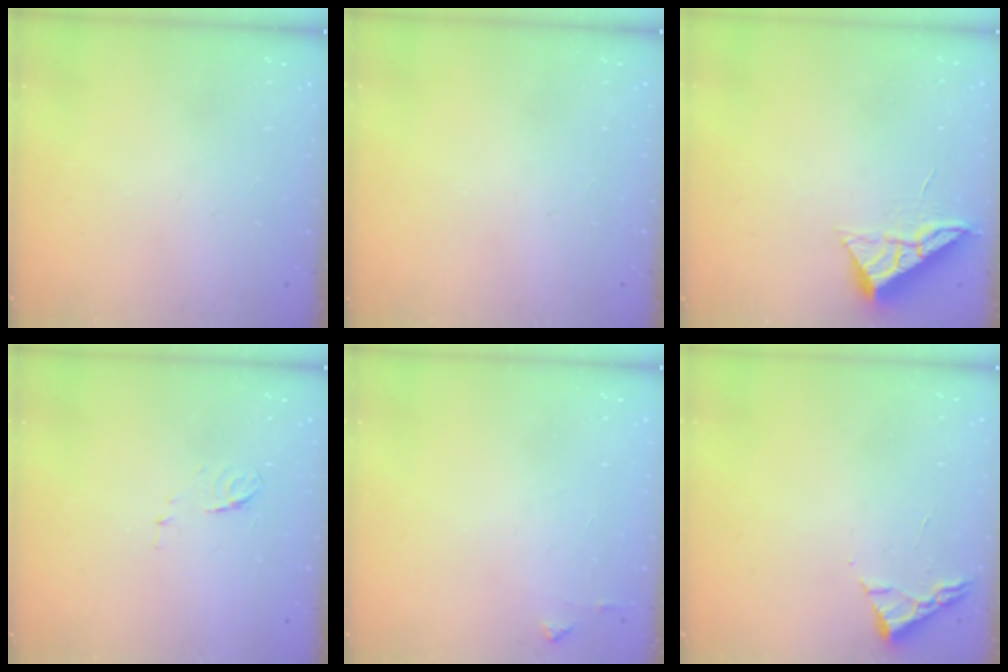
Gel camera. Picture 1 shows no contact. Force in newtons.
{"total": 0.0}
{"total": 6.0, "press": 5.9, "slide": 0.6}
{"total": 5.8, "press": 5.8, "slide": 0.7}
{"total": 3.5, "press": 3.4, "slide": 0.5}
{"total": 3.0, "press": 2.9, "slide": 0.4}